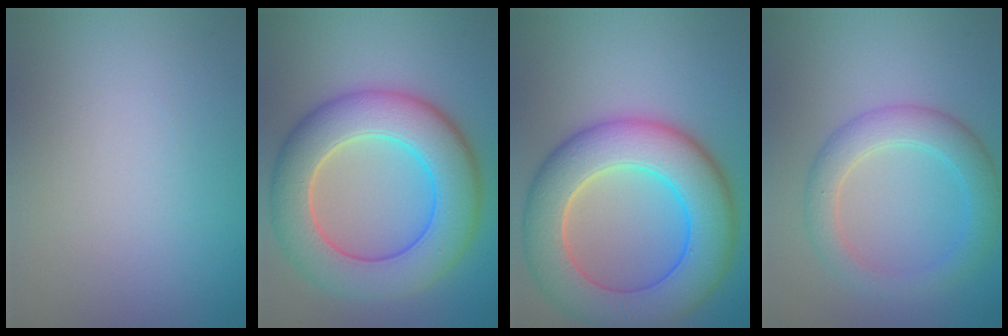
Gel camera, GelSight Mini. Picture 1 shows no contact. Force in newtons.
{"total": 9.4, "press": 9.4, "slide": 0.5}
{"total": 10.2, "press": 10.2, "slide": 0.6}
{"total": 4.0, "press": 3.9, "slide": 0.4}